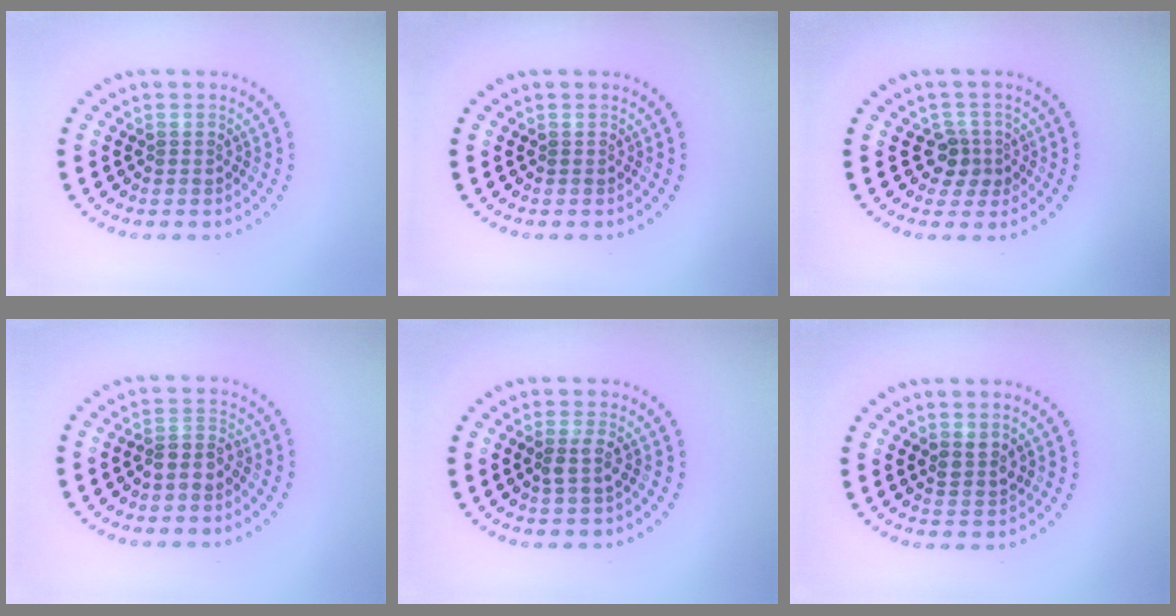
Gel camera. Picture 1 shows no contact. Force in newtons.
{"total": 0.0}
{"total": 2.4, "press": 1.8, "slide": 1.5}
{"total": 2.2, "press": 1.9, "slide": 1.2}
{"total": 1.4, "press": 1.2, "slide": 0.8}
{"total": 1.5, "press": 1.2, "slide": 0.8}